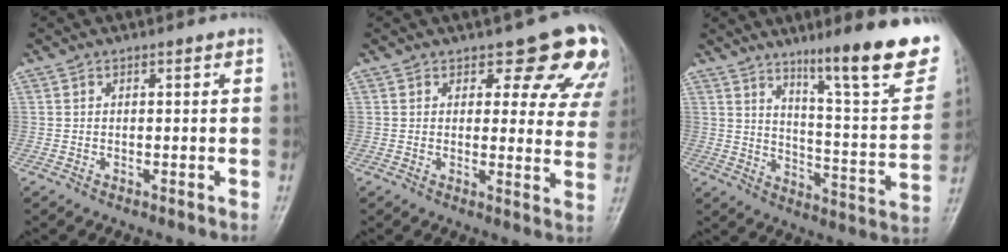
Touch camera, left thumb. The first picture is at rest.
{"total": 11.4, "force": [8.4, 5.1, 5.7], "torque": [-0.012, -0.046, 0.075]}
{"total": 21.3, "force": [13.7, 3.2, 16.0], "torque": [-0.189, -0.074, 0.205]}